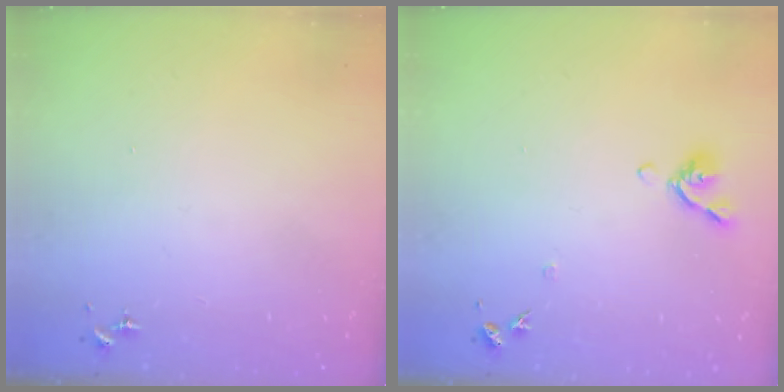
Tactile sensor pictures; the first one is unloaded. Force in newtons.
{"total": 7.9, "press": 7.8, "slide": 1.5}